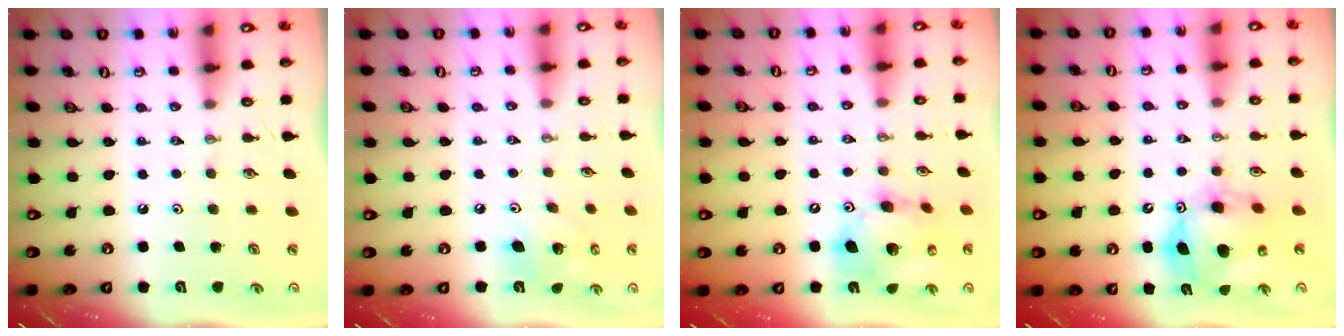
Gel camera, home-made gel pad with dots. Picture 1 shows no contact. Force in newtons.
{"total": 10.1, "press": 9.9, "slide": 1.8}
{"total": 16.0, "press": 15.7, "slide": 3.1}
{"total": 13.9, "press": 13.8, "slide": 1.6}